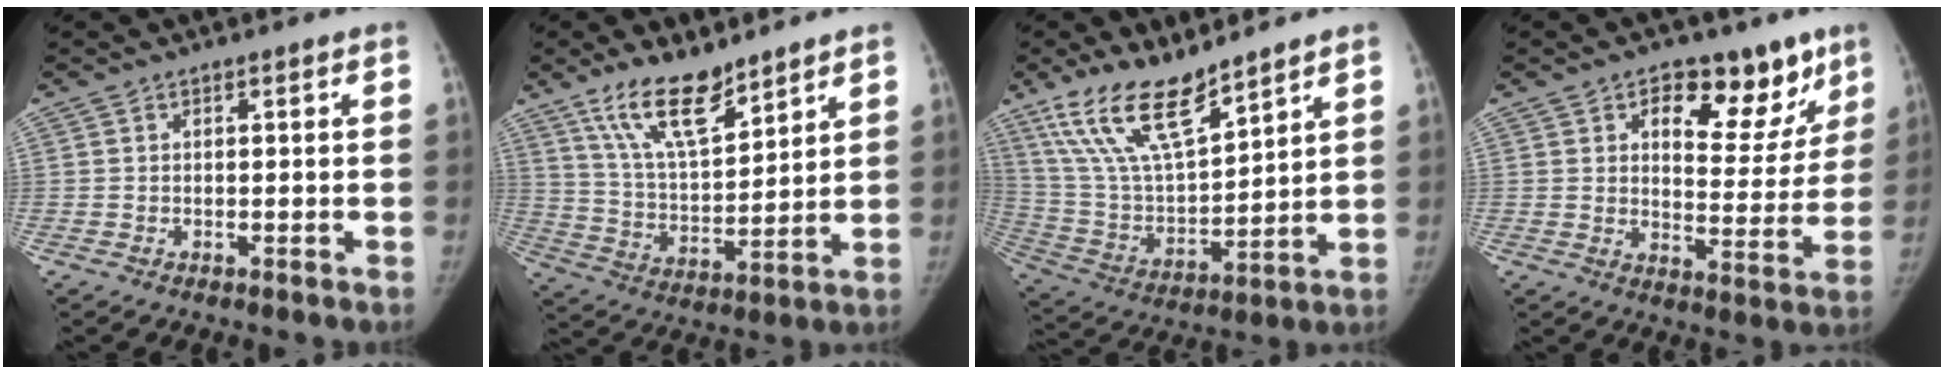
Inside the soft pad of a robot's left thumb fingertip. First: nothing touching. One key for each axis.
{"total": 13.1, "fx": 9.5, "fy": 4.4, "fz": 7.9, "tx": -0.119, "ty": -0.061, "tz": 0.187}
{"total": 16.7, "fx": 12.0, "fy": 5.0, "fz": 10.5, "tx": -0.177, "ty": -0.059, "tz": 0.243}
{"total": 14.6, "fx": 8.2, "fy": 8.1, "fz": 8.8, "tx": -0.051, "ty": -0.040, "tz": 0.116}